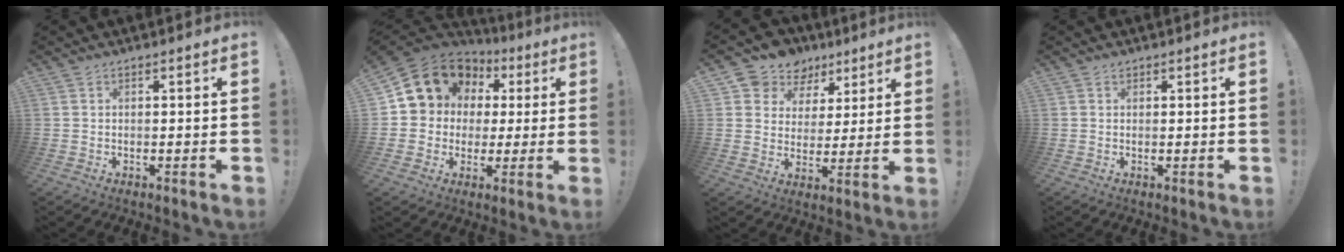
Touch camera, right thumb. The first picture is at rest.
{"total": 12.5, "force": [5.9, 10.4, 3.6], "torque": [-0.056, -0.042, 0.128]}
{"total": 9.5, "force": [5.7, 7.4, 1.8], "torque": [-0.033, -0.038, 0.113]}
{"total": 0.6, "force": [0.6, 0.1, 0.1], "torque": [0.006, -0.003, 0.010]}